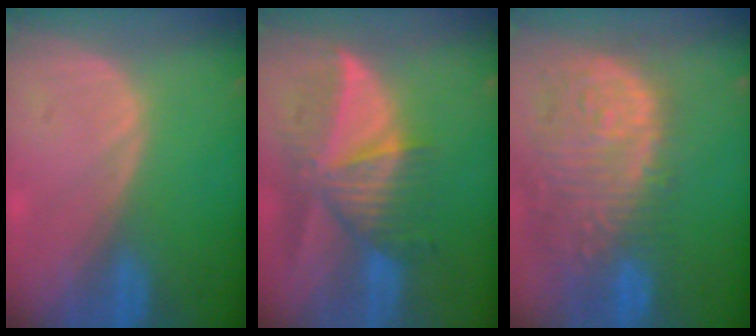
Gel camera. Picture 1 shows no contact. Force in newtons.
{"total": 9.3, "press": 8.4, "slide": 4.0}
{"total": 14.5, "press": 11.9, "slide": 8.2}